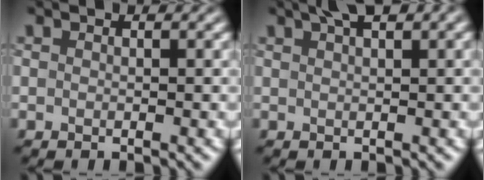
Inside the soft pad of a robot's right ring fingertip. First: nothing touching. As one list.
[{"total": 3.4, "force": [2.0, 0.8, 2.6], "torque": [-0.029, 0.009, 0.028]}]